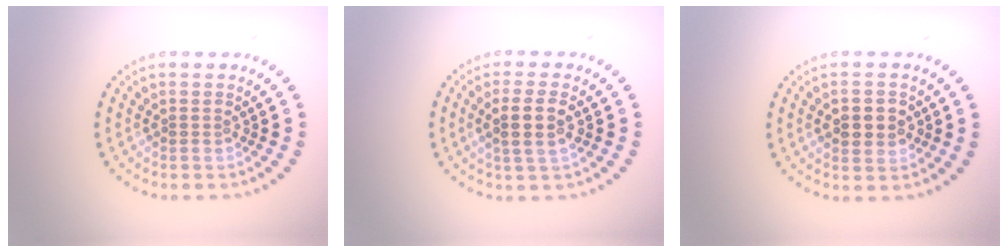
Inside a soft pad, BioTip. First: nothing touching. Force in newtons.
{"total": 2.9, "press": 2.7, "slide": 1.2}
{"total": 2.9, "press": 2.9, "slide": 0.2}